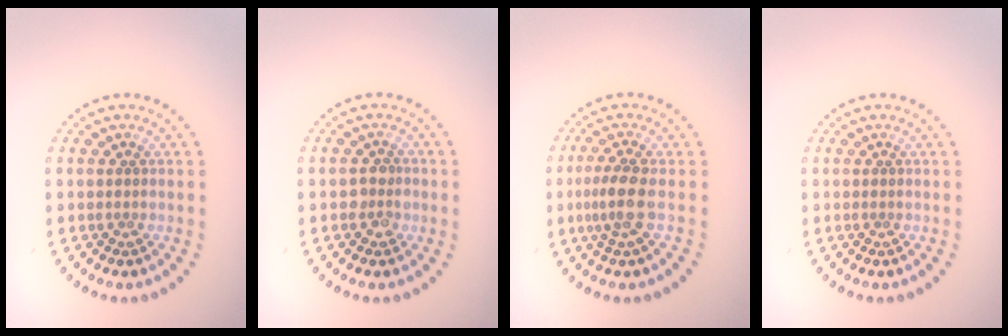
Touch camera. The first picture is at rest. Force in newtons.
{"total": 1.7, "press": 1.7, "slide": 0.4}
{"total": 2.7, "press": 2.2, "slide": 1.6}
{"total": 0.0}